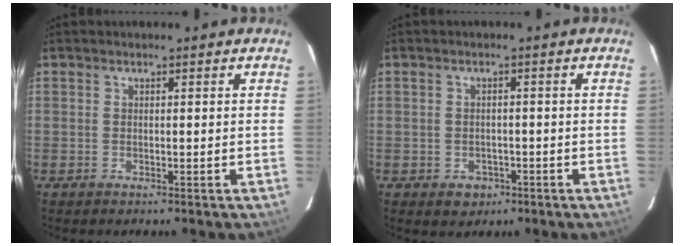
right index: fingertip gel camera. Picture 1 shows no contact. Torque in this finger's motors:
{"motor_torque": [-0.01, -0.02, -0.13, -0.05]}